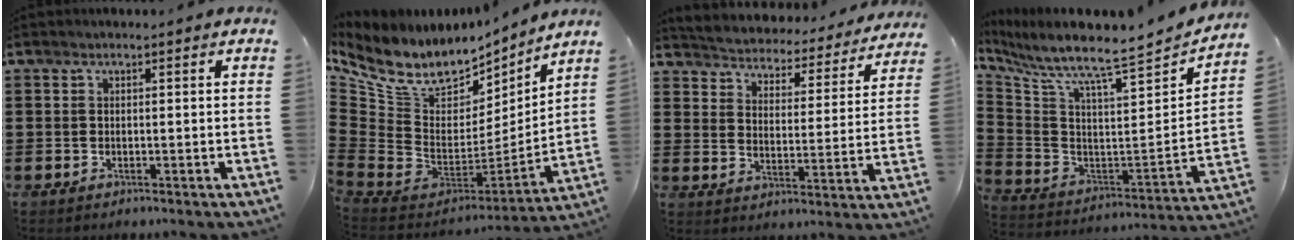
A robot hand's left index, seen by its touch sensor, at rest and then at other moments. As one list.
[{"total": 10.6, "force": [7.2, 5.8, 5.1], "torque": [-0.143, -0.059, 0.127]}, {"total": 3.3, "force": [3.3, 0.0, -0.3], "torque": [-0.018, -0.034, 0.046]}, {"total": 6.4, "force": [5.9, -0.9, 2.3], "torque": [-0.070, -0.081, 0.084]}]